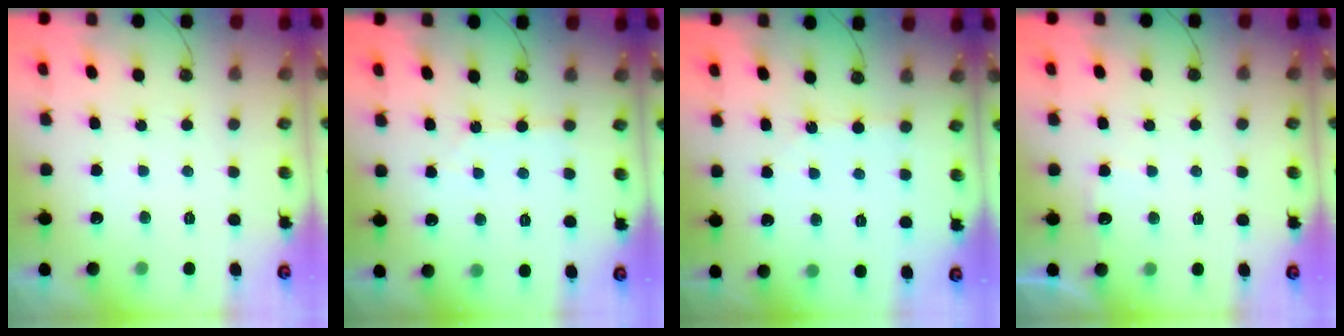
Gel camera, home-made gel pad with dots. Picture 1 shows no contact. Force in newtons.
{"total": 3.6, "press": 3.5, "slide": 0.5}
{"total": 1.4, "press": 1.3, "slide": 0.3}
{"total": 3.1, "press": 3.1, "slide": 0.4}